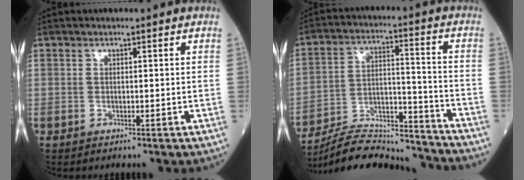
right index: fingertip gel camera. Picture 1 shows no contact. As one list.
[{"total": 18.4, "force": [-17.8, 1.8, 4.2], "torque": [-0.089, 0.018, -0.281]}]